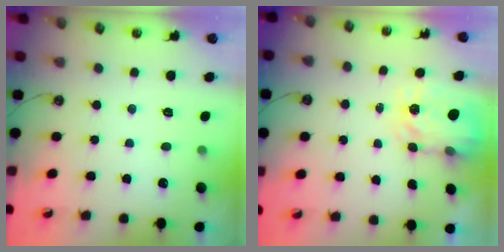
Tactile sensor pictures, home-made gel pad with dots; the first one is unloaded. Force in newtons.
{"total": 3.6, "press": 3.5, "slide": 0.5}